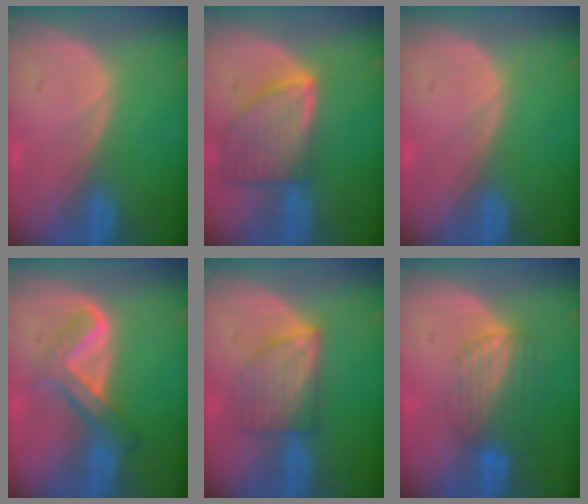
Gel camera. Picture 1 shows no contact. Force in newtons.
{"total": 8.2, "press": 7.3, "slide": 3.7}
{"total": 0.0}
{"total": 6.1, "press": 5.4, "slide": 2.8}
{"total": 6.0, "press": 6.0, "slide": 0.7}
{"total": 7.0, "press": 5.9, "slide": 3.8}